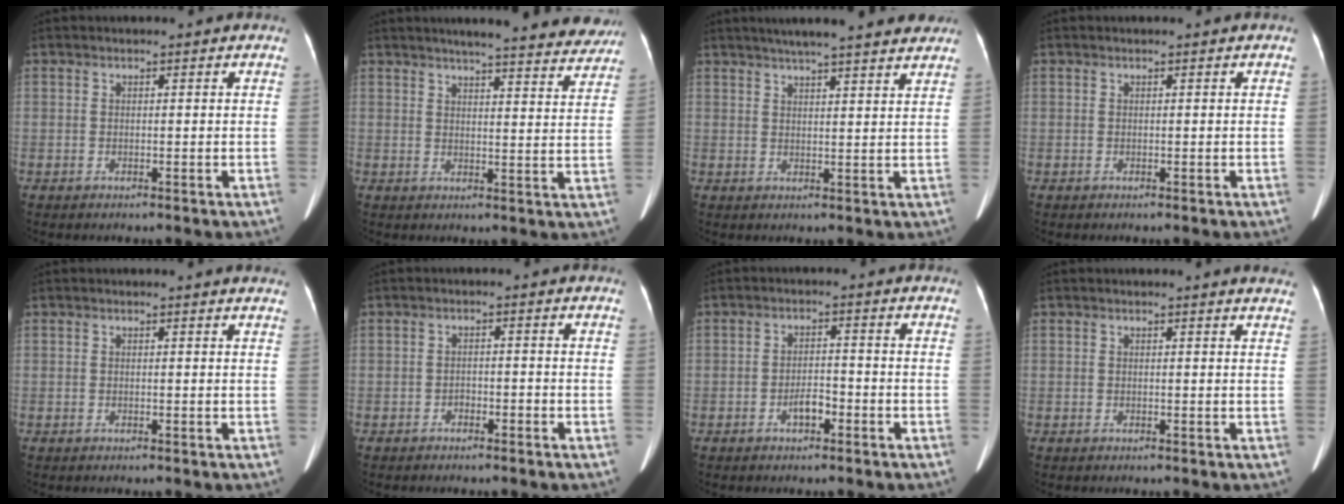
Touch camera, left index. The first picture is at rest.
{"total": 18.6, "force": [16.7, 2.4, 7.7], "torque": [-0.089, -0.017, 0.192]}
{"total": 15.1, "force": [13.1, 1.3, 7.5], "torque": [-0.108, 0.025, 0.166]}
{"total": 0.0}
{"total": 2.2, "force": [2.1, -0.1, 0.6], "torque": [-0.013, -0.003, 0.011]}
{"total": 1.2, "force": [-0.9, 0.6, 0.5], "torque": [-0.007, 0.002, -0.014]}
{"total": 2.8, "force": [-1.5, 1.2, 2.0], "torque": [-0.036, 0.005, -0.027]}
{"total": 3.7, "force": [3.5, 0.1, 1.1], "torque": [-0.014, -0.007, 0.019]}